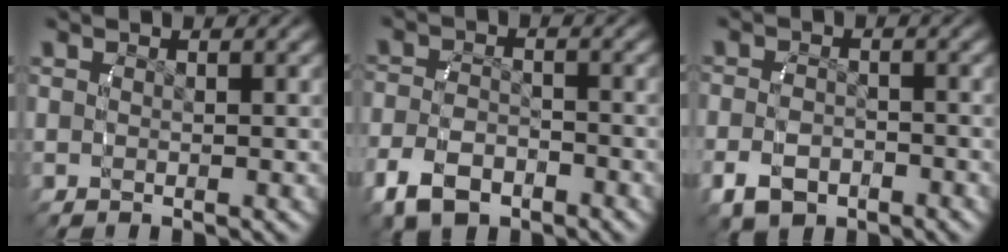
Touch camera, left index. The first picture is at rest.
{"total": 4.4, "force": [-2.5, 2.9, 2.3], "torque": [-0.049, -0.012, -0.033]}
{"total": 3.3, "force": [-1.7, 2.3, 1.7], "torque": [-0.037, -0.010, -0.022]}